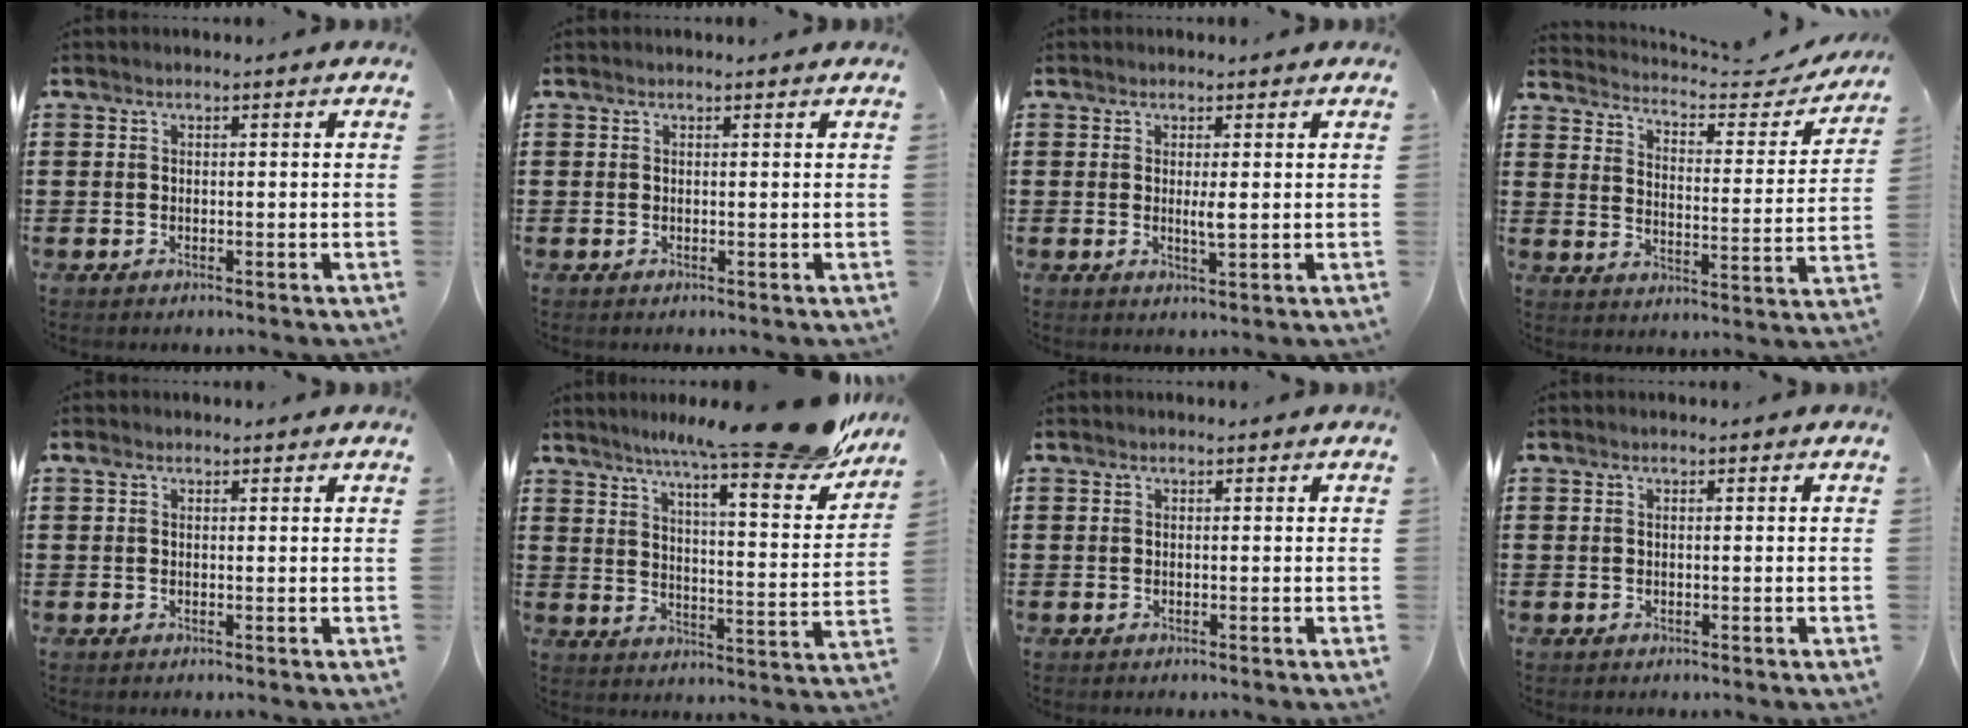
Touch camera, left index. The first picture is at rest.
{"total": 0.0}
{"total": 2.0, "force": [0.3, 0.3, 2.0], "torque": [-0.032, -0.007, 0.002]}
{"total": 3.1, "force": [3.0, 0.4, 0.6], "torque": [-0.035, -0.026, 0.042]}
{"total": 0.9, "force": [0.5, 0.6, 0.4], "torque": [-0.012, 0.005, 0.010]}
{"total": 13.7, "force": [11.5, 0.1, 7.5], "torque": [-0.125, -0.077, 0.180]}
{"total": 0.0}
{"total": 0.0}